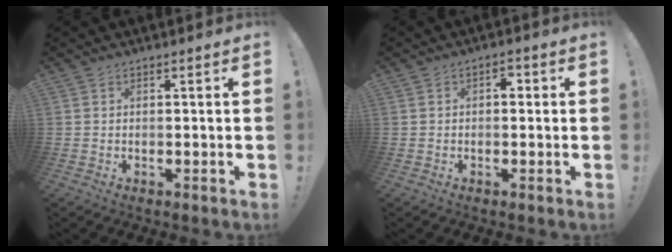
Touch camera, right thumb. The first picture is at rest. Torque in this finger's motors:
{"motor_torque": [0.44, 0.68, 0.22, -0.04, 0.00]}